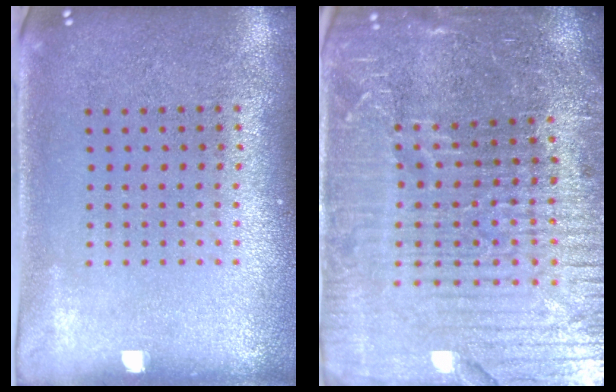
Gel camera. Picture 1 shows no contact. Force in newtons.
{"total": 6.3, "press": 5.6, "slide": 2.9}